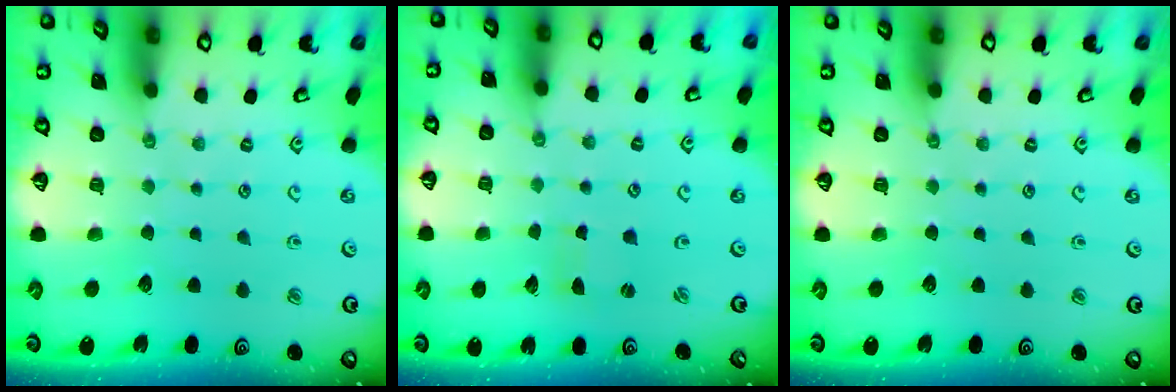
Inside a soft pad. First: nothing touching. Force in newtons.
{"total": 0.8, "press": 0.8, "slide": 0.2}
{"total": 0.0}